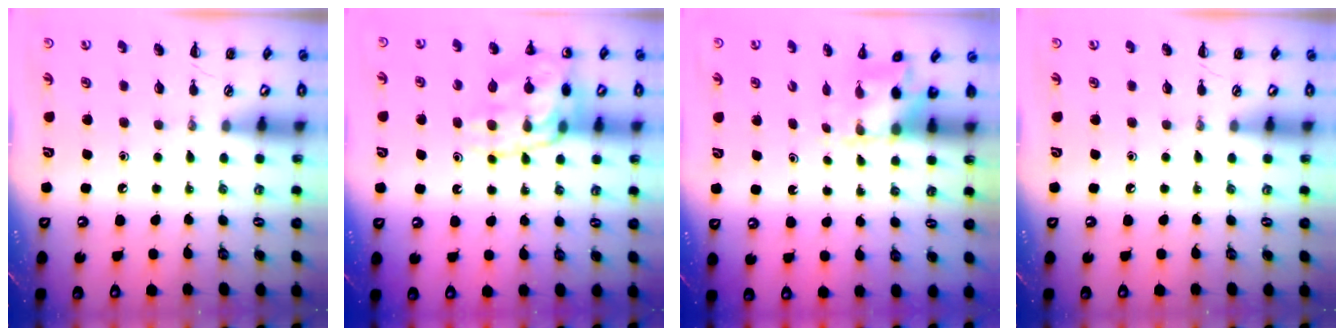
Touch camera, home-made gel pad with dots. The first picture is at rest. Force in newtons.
{"total": 14.7, "press": 14.5, "slide": 2.1}
{"total": 2.5, "press": 2.5, "slide": 0.5}
{"total": 0.0}